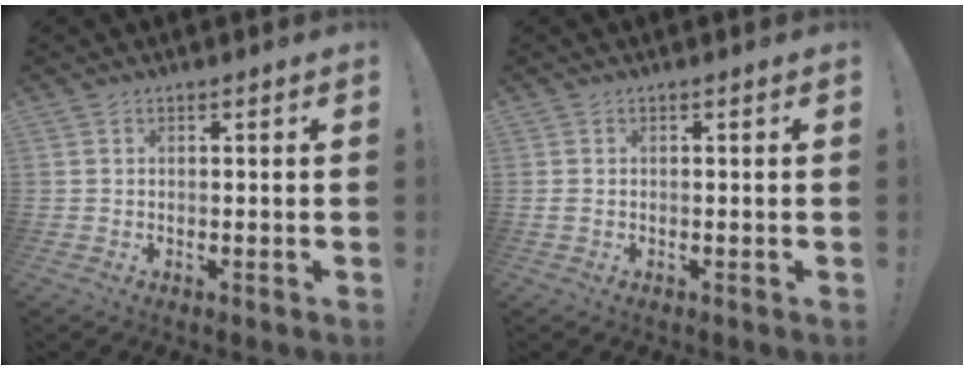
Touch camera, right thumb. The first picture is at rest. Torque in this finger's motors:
{"motor_torque": [-0.02, 0.22, 0.29, -0.17, 0.00]}